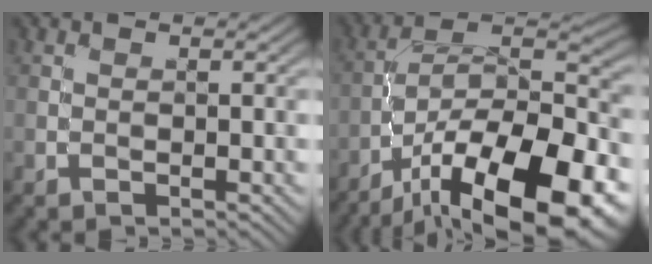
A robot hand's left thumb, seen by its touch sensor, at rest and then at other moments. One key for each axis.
{"total": 19.6, "fx": -11.9, "fy": 7.4, "fz": 13.7, "tx": -0.210, "ty": -0.030, "tz": -0.194}